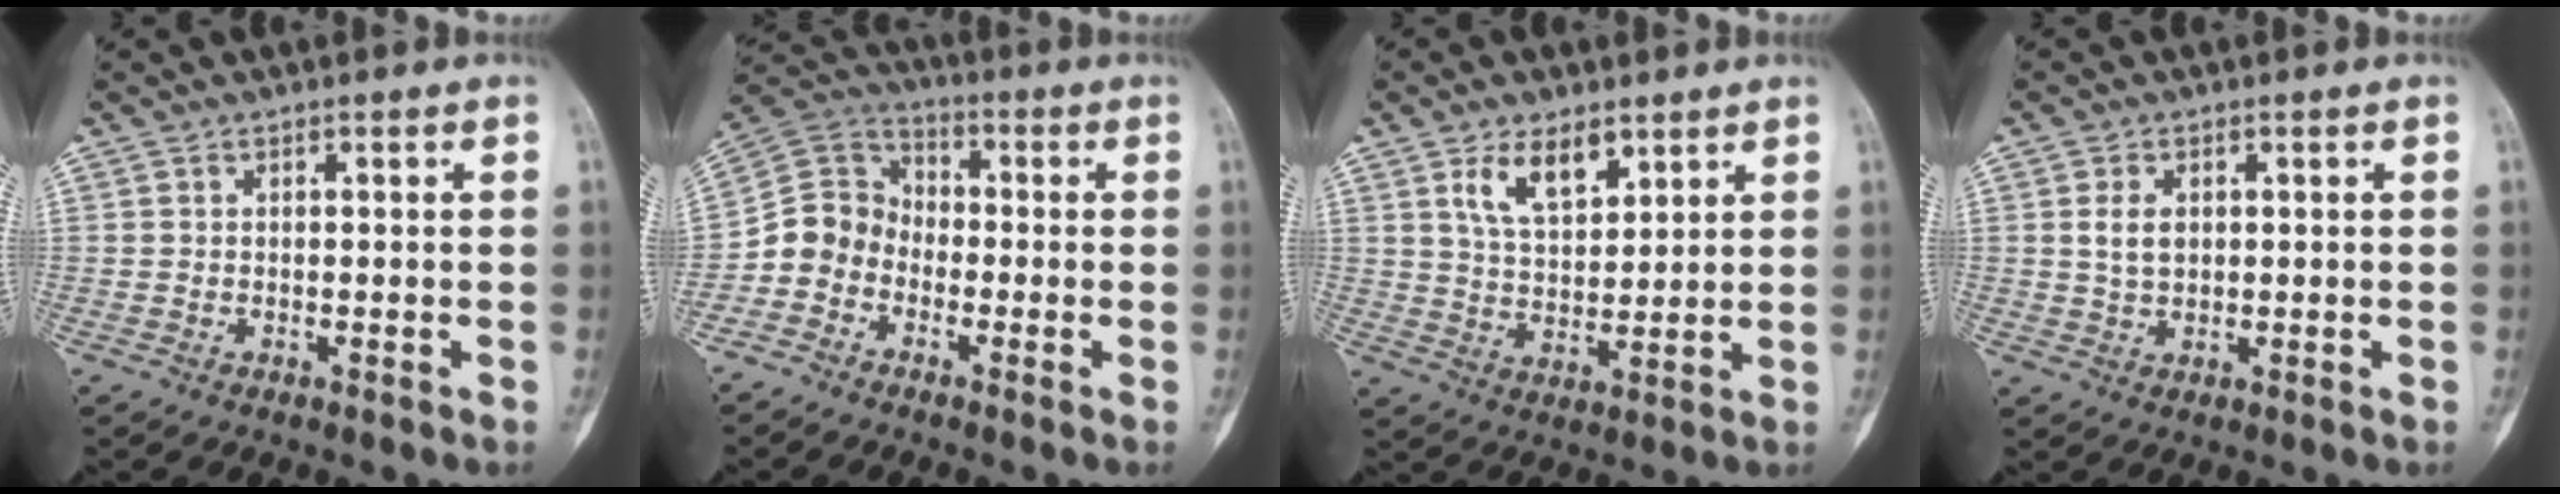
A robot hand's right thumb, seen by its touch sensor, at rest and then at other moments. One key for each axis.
{"total": 8.3, "fx": -3.5, "fy": 7.0, "fz": 2.8, "tx": -0.036, "ty": 0.053, "tz": -0.083}
{"total": 8.5, "fx": 4.8, "fy": 4.3, "fz": 5.6, "tx": -0.078, "ty": -0.027, "tz": 0.090}
{"total": 3.7, "fx": 0.8, "fy": 2.4, "fz": 2.6, "tx": -0.042, "ty": -0.003, "tz": 0.019}